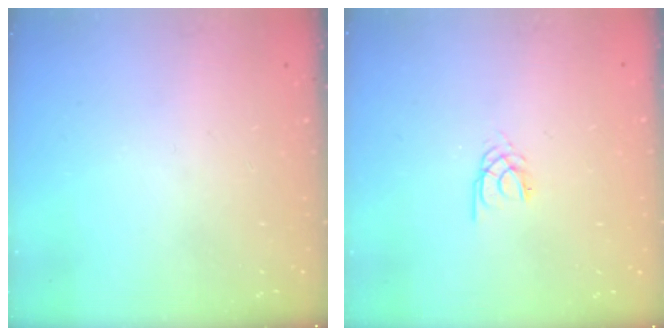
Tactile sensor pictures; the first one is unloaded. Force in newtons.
{"total": 1.7, "press": 1.7, "slide": 0.3}